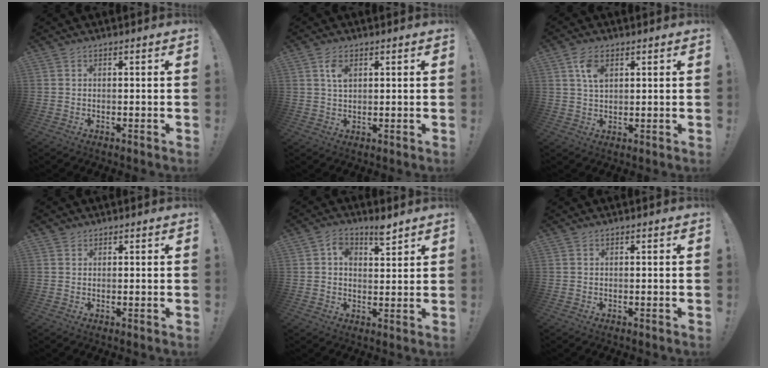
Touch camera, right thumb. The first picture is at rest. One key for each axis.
{"total": 4.1, "fx": 1.8, "fy": 2.1, "fz": 3.0, "tx": -0.048, "ty": -0.004, "tz": 0.029}
{"total": 5.7, "fx": 2.5, "fy": 3.2, "fz": 4.0, "tx": -0.058, "ty": -0.006, "tz": 0.043}
{"total": 1.2, "fx": 0.8, "fy": 0.9, "fz": 0.0, "tx": 0.001, "ty": 0.002, "tz": 0.017}
{"total": 5.4, "fx": 3.4, "fy": 3.1, "fz": 2.8, "tx": -0.024, "ty": -0.022, "tz": 0.056}
{"total": 0.0}